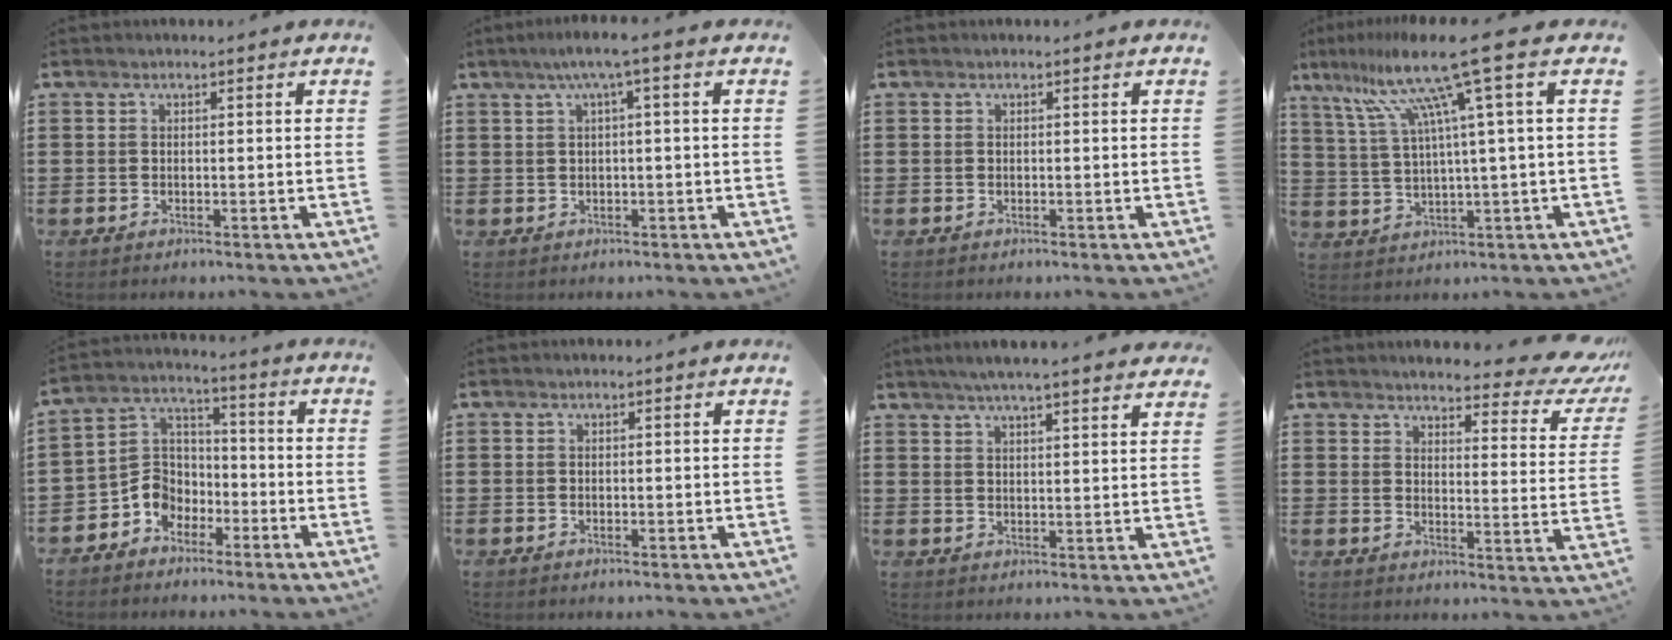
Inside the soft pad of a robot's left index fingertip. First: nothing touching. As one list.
[{"total": 3.0, "force": [0.4, -0.1, 2.9], "torque": [-0.056, 0.000, 0.003]}, {"total": 0.0}, {"total": 13.1, "force": [6.4, -0.9, 11.4], "torque": [-0.256, -0.027, 0.089]}, {"total": 6.2, "force": [-3.9, 4.8, 1.0], "torque": [-0.050, 0.008, -0.084]}, {"total": 0.0}, {"total": 4.4, "force": [4.0, -0.3, 1.8], "torque": [-0.047, -0.009, 0.070]}, {"total": 4.9, "force": [4.5, 0.7, 1.8], "torque": [-0.036, -0.042, 0.072]}]